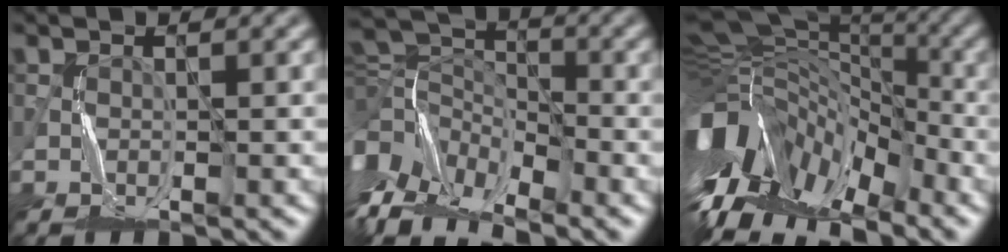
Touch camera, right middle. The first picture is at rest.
{"total": 10.6, "force": [-5.2, 5.4, 7.5], "torque": [-0.147, 0.014, -0.104]}
{"total": 14.8, "force": [-5.5, 8.5, 10.8], "torque": [-0.217, 0.017, -0.084]}